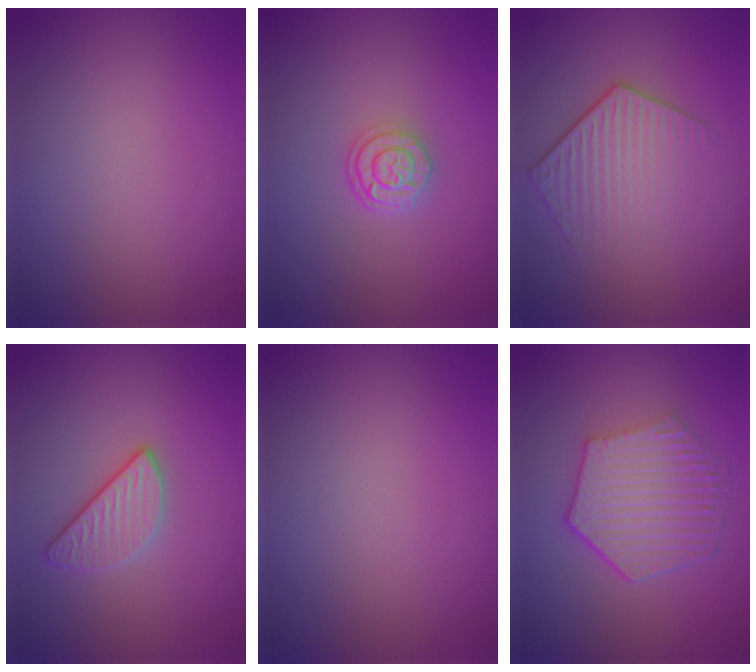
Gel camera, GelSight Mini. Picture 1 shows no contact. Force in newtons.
{"total": 2.6, "press": 2.1, "slide": 1.5}
{"total": 4.4, "press": 3.1, "slide": 3.1}
{"total": 2.6, "press": 2.5, "slide": 0.7}
{"total": 0.0}
{"total": 6.4, "press": 4.8, "slide": 4.2}